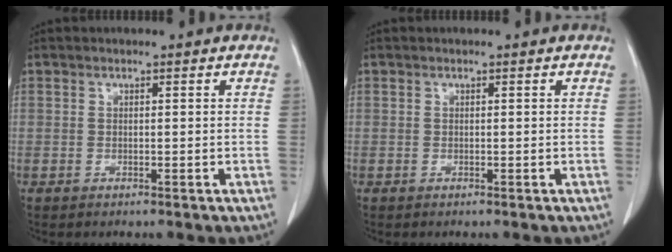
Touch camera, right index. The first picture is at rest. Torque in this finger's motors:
{"motor_torque": [0.00, 0.00, 0.00, 0.01]}